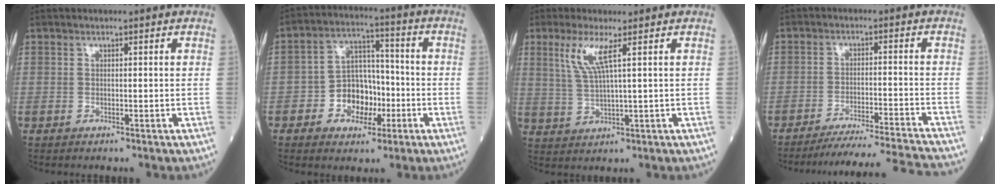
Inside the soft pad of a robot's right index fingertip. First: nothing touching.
{"total": 8.5, "force": [-2.8, 6.0, 5.4], "torque": [-0.101, 0.027, -0.044]}
{"total": 5.3, "force": [2.3, -0.2, 4.8], "torque": [-0.106, -0.001, 0.052]}
{"total": 15.6, "force": [-15.0, -2.1, 4.1], "torque": [-0.050, -0.018, -0.214]}